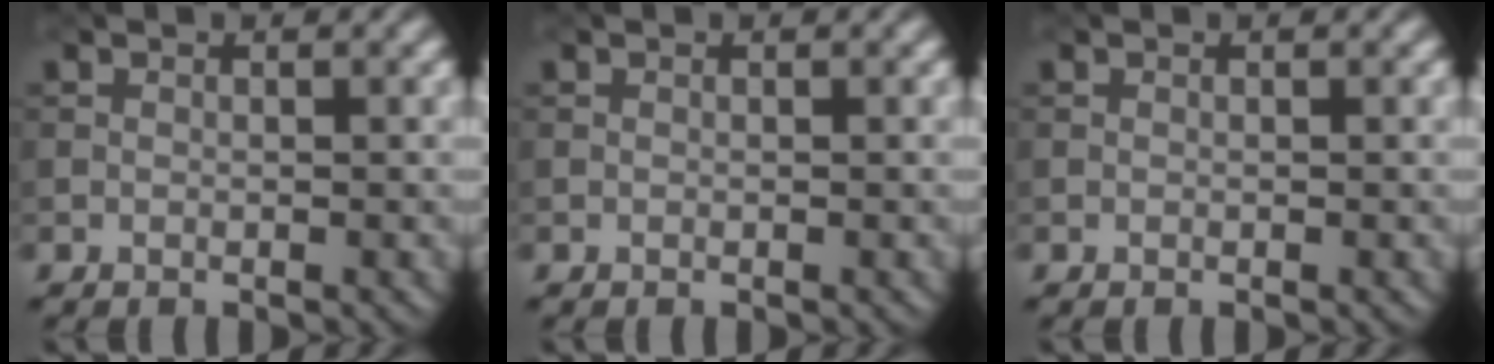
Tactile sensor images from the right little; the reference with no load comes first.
{"total": 0.0}
{"total": 0.0}